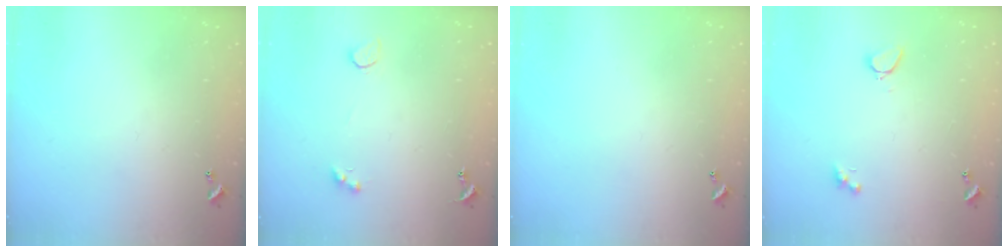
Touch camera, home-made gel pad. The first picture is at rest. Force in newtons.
{"total": 2.1, "press": 1.9, "slide": 1.0}
{"total": 0.0}
{"total": 3.7, "press": 3.6, "slide": 0.7}